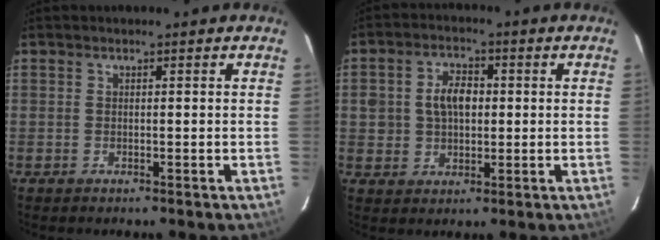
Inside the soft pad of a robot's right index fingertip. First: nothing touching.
{"total": 6.5, "force": [0.7, 4.8, 4.3], "torque": [-0.082, 0.016, 0.017]}